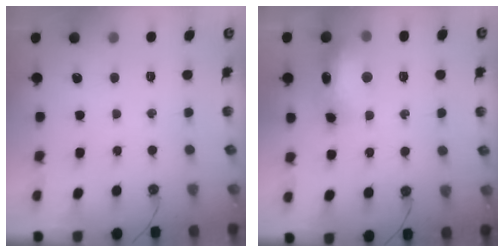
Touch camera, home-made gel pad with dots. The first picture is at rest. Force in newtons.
{"total": 13.3, "press": 13.2, "slide": 1.2}